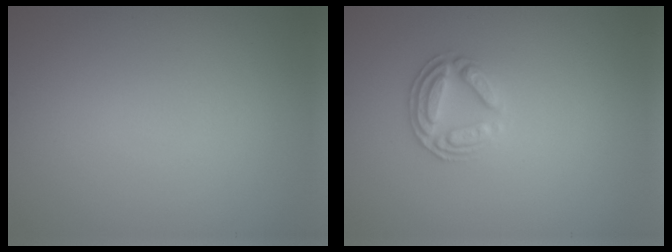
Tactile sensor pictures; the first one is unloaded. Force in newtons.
{"total": 2.7, "press": 2.6, "slide": 0.9}